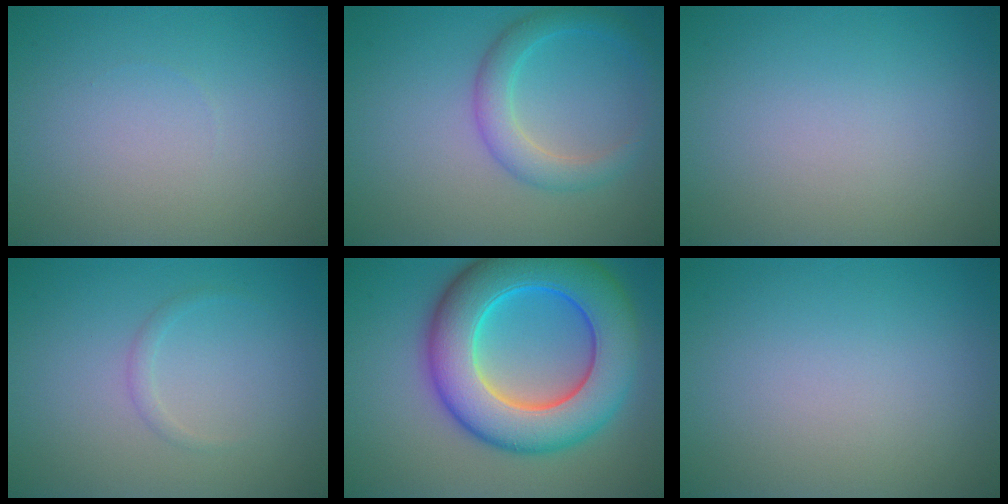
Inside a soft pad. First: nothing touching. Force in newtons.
{"total": 3.2, "press": 3.2, "slide": 0.2}
{"total": 0.0}
{"total": 0.8, "press": 0.8, "slide": 0.1}
{"total": 12.0, "press": 12.0, "slide": 0.2}
{"total": 0.0}